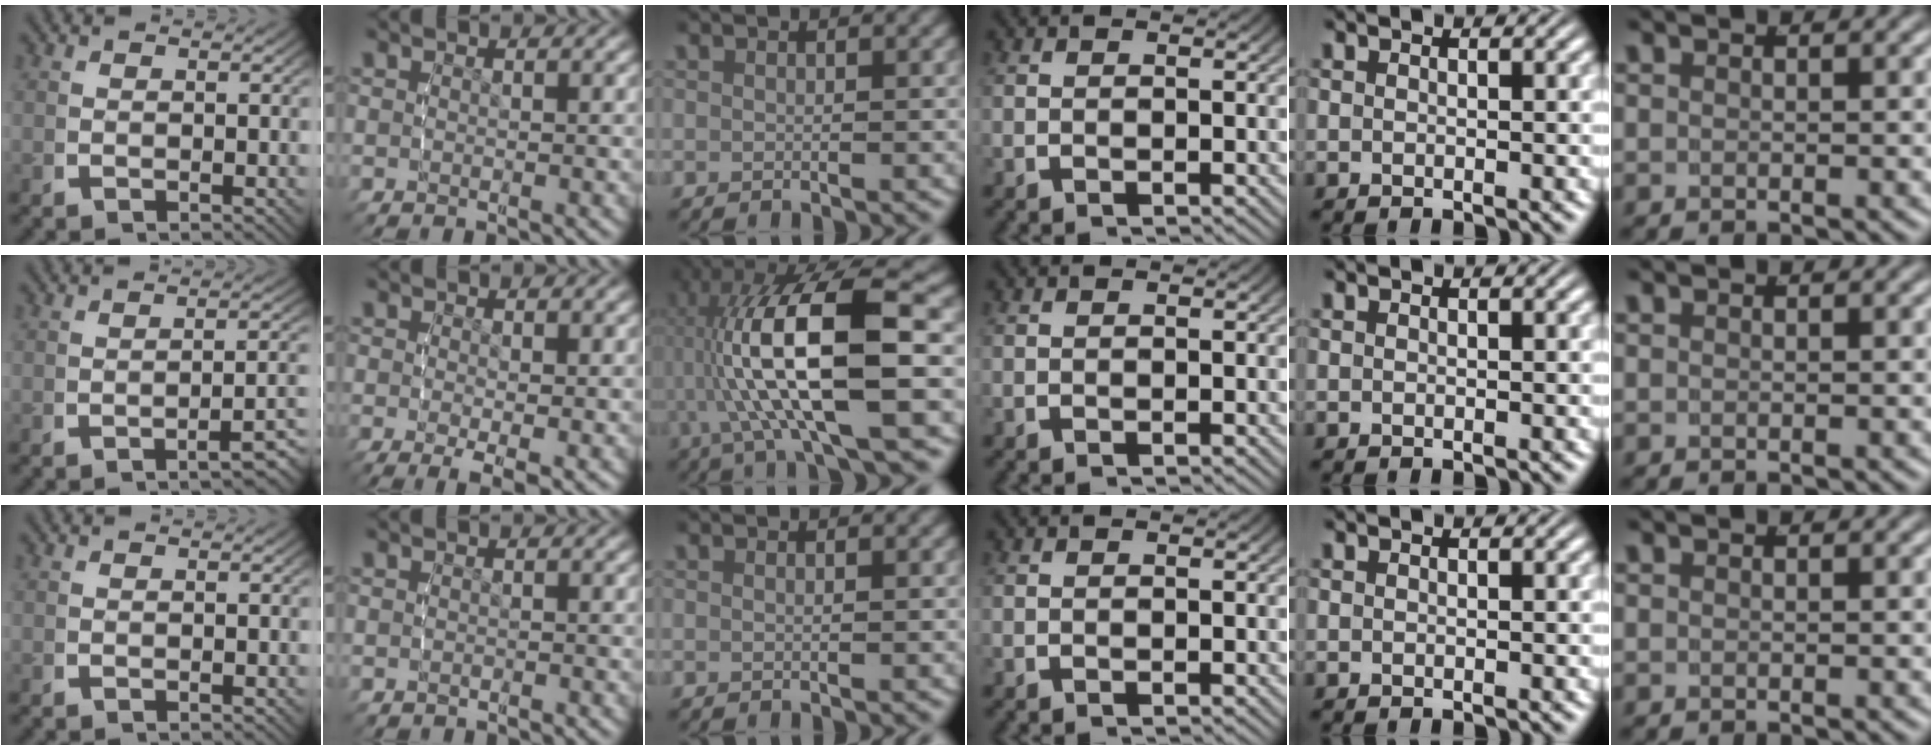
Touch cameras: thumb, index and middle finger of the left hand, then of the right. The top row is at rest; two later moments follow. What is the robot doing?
{"motion": "lift_and_place", "object": "condiment"}